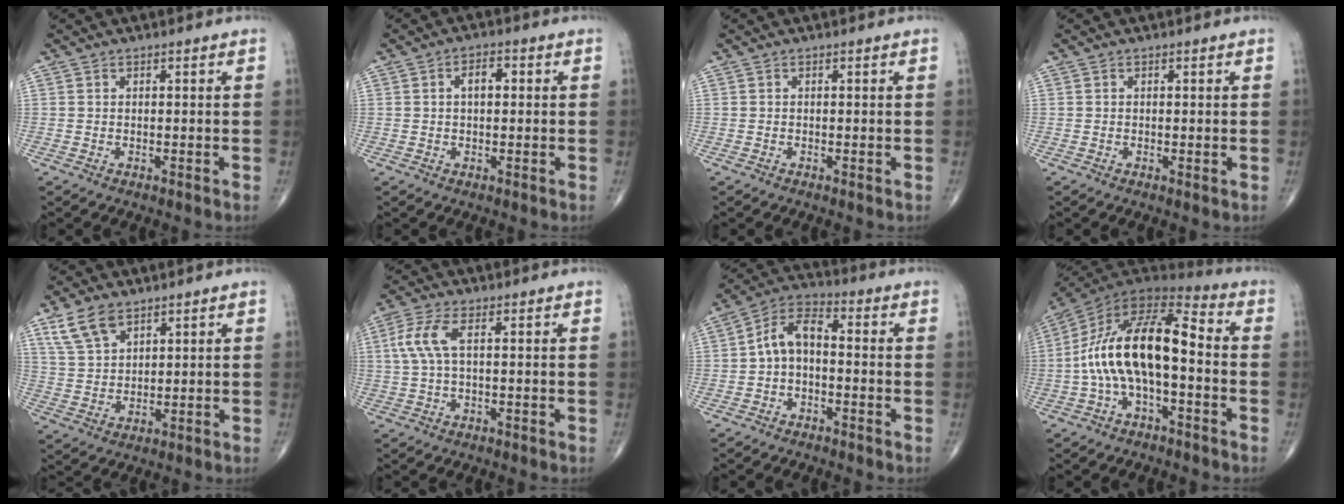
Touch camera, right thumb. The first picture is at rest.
{"total": 3.4, "force": [0.5, 1.9, 2.8], "torque": [-0.040, 0.011, 0.005]}
{"total": 0.0}
{"total": 0.5, "force": [-0.1, 0.1, 0.5], "torque": [-0.012, -0.003, -0.002]}
{"total": 7.3, "force": [4.7, 3.8, 4.0], "torque": [-0.072, -0.016, 0.101]}
{"total": 5.9, "force": [1.2, 1.9, 5.5], "torque": [-0.154, 0.014, 0.025]}
{"total": 7.4, "force": [-0.8, 4.4, 5.9], "torque": [-0.100, 0.033, -0.029]}
{"total": 17.7, "force": [-2.1, 8.0, 15.7], "torque": [-0.288, 0.055, -0.045]}